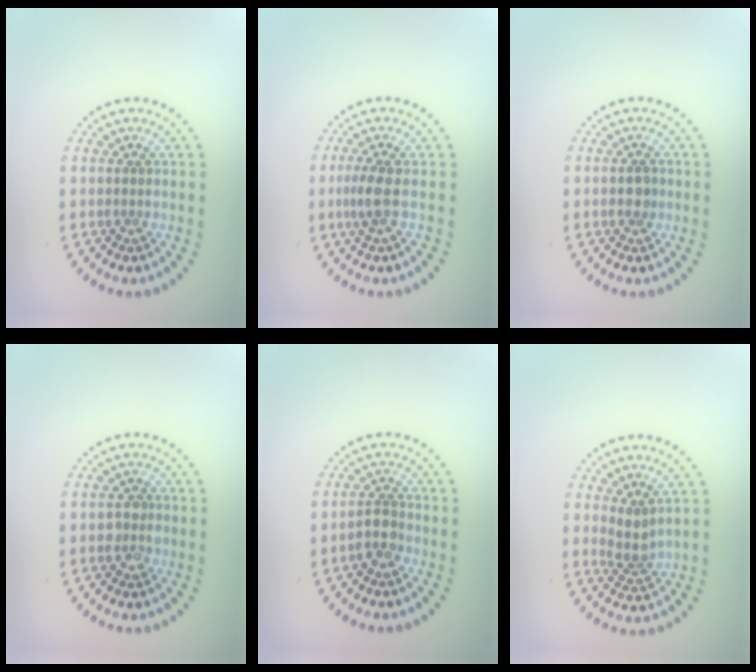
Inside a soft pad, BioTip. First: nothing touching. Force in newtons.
{"total": 1.8, "press": 1.5, "slide": 1.0}
{"total": 1.4, "press": 1.4, "slide": 0.1}
{"total": 1.8, "press": 1.8, "slide": 0.3}
{"total": 2.0, "press": 1.7, "slide": 1.1}
{"total": 1.9, "press": 1.6, "slide": 1.1}